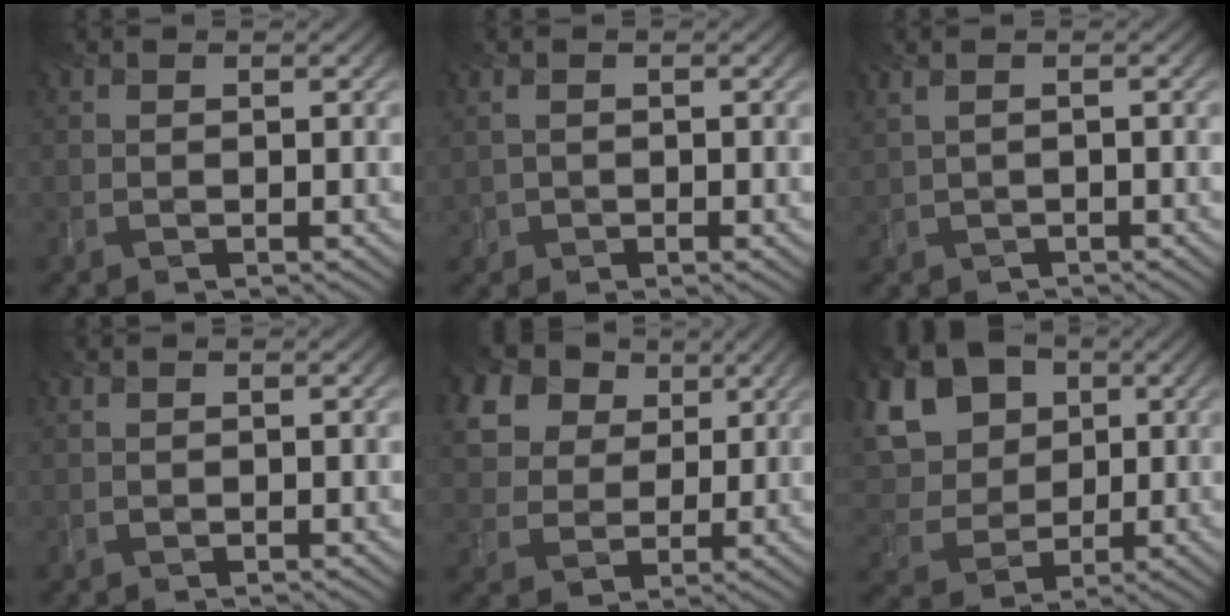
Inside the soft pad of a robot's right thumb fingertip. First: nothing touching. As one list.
[{"total": 0.9, "force": [0.2, 0.5, 0.8], "torque": [-0.019, 0.005, 0.011]}, {"total": 1.0, "force": [0.5, 0.5, 0.8], "torque": [-0.025, 0.006, 0.015]}, {"total": 0.5, "force": [0.4, 0.3, 0.1], "torque": [0.000, 0.006, 0.001]}, {"total": 11.9, "force": [5.9, 9.5, 4.1], "torque": [-0.155, 0.015, 0.150]}, {"total": 13.2, "force": [4.0, 10.8, 6.3], "torque": [-0.193, 0.024, 0.103]}]